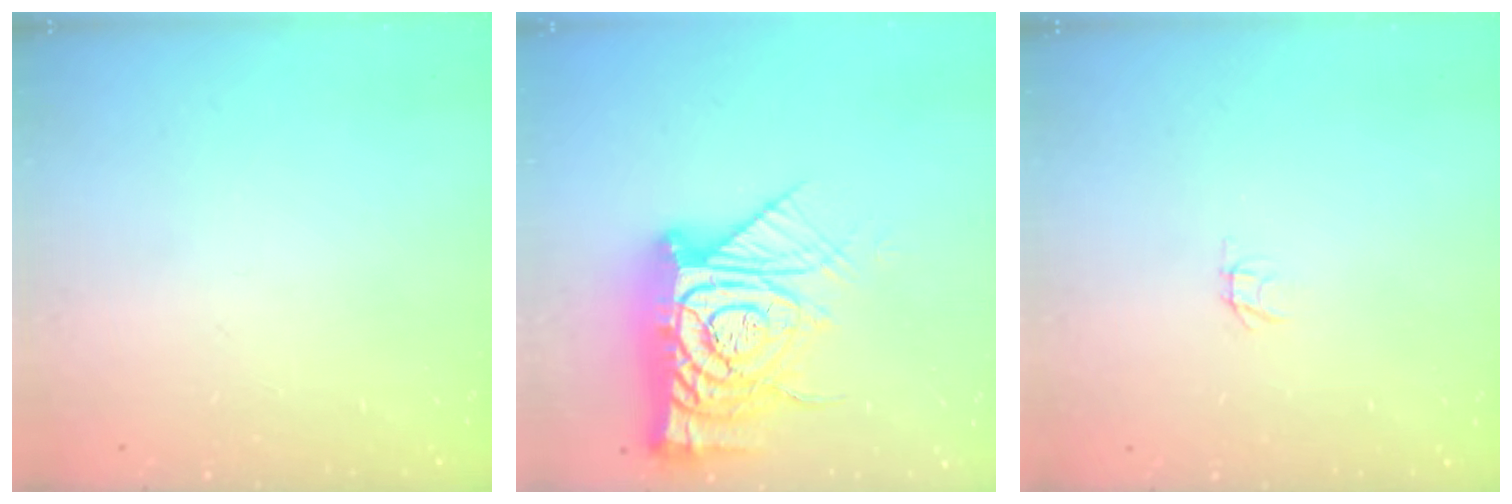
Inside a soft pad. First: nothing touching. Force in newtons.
{"total": 22.0, "press": 21.9, "slide": 2.2}
{"total": 1.8, "press": 1.8, "slide": 0.1}